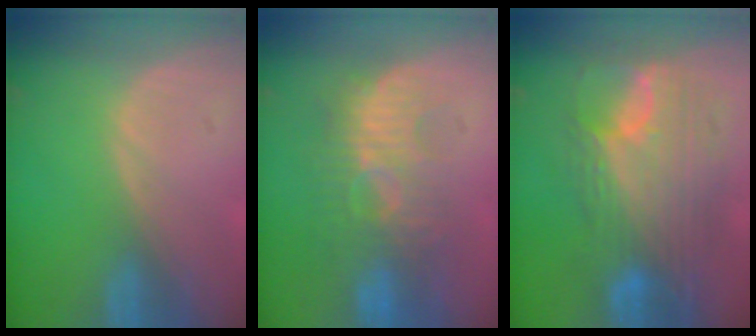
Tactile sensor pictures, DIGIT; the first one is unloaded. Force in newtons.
{"total": 9.4, "press": 8.8, "slide": 3.2}
{"total": 11.9, "press": 11.8, "slide": 1.0}